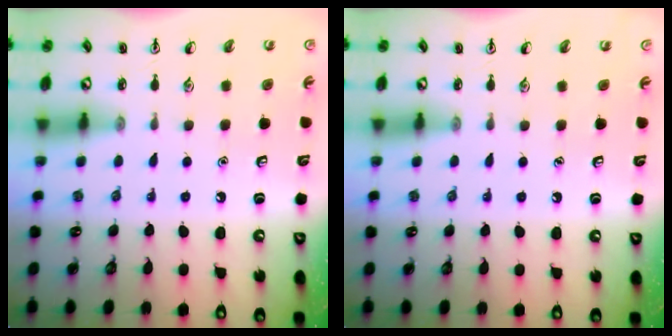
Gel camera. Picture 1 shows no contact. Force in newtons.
{"total": 0.0}